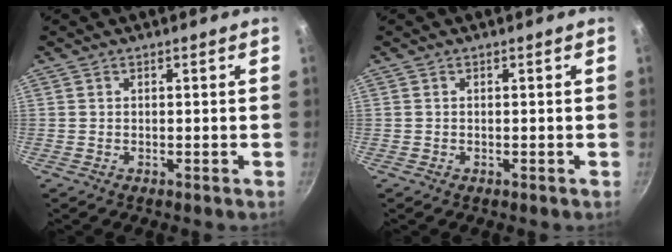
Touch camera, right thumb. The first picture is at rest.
{"total": 0.0}